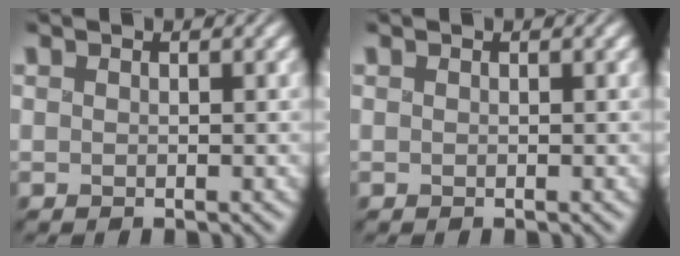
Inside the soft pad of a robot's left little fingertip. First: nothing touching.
{"total": 0.0}